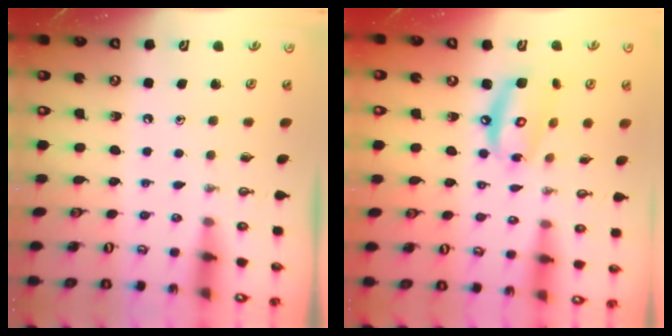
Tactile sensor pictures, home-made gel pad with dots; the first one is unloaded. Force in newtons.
{"total": 12.0, "press": 11.9, "slide": 1.2}